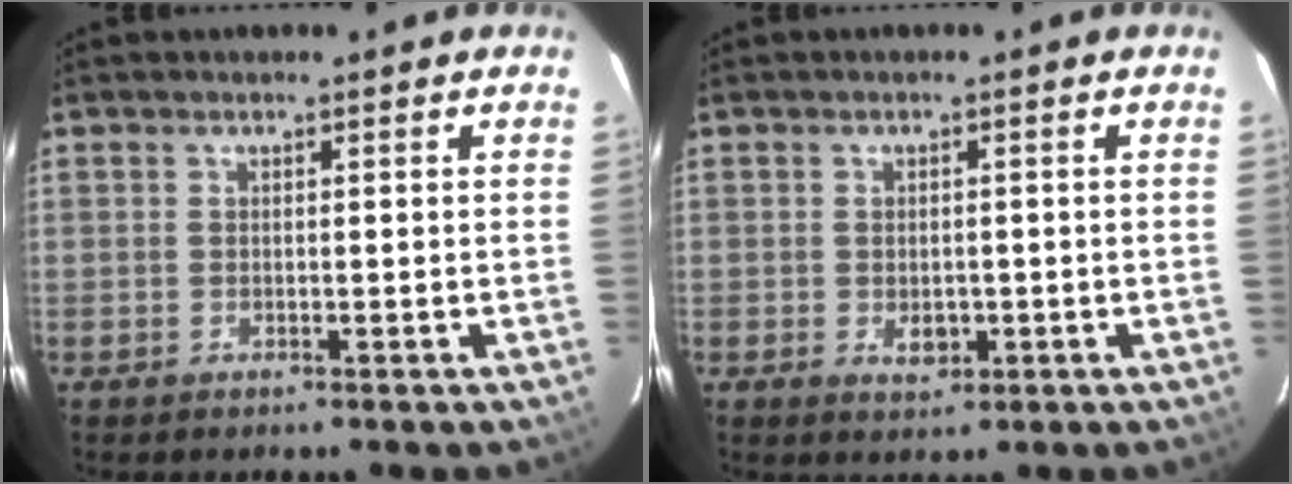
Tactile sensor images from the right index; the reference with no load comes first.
{"total": 3.0, "force": [-0.8, 2.2, 2.0], "torque": [-0.034, -0.004, -0.008]}